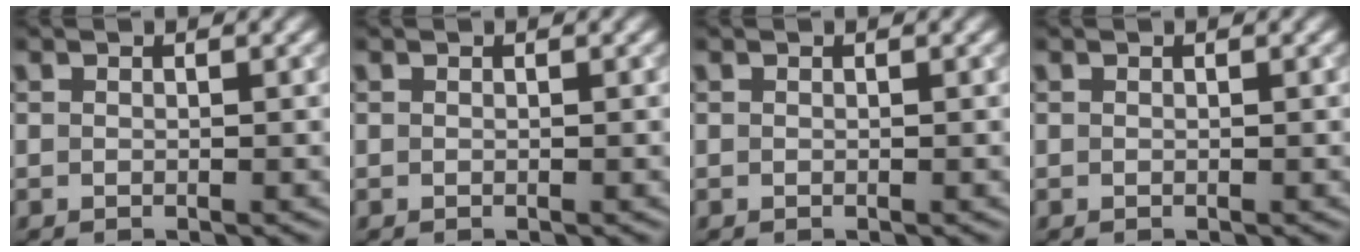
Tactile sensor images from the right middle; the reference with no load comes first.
{"total": 0.0}
{"total": 0.0}
{"total": 0.0}